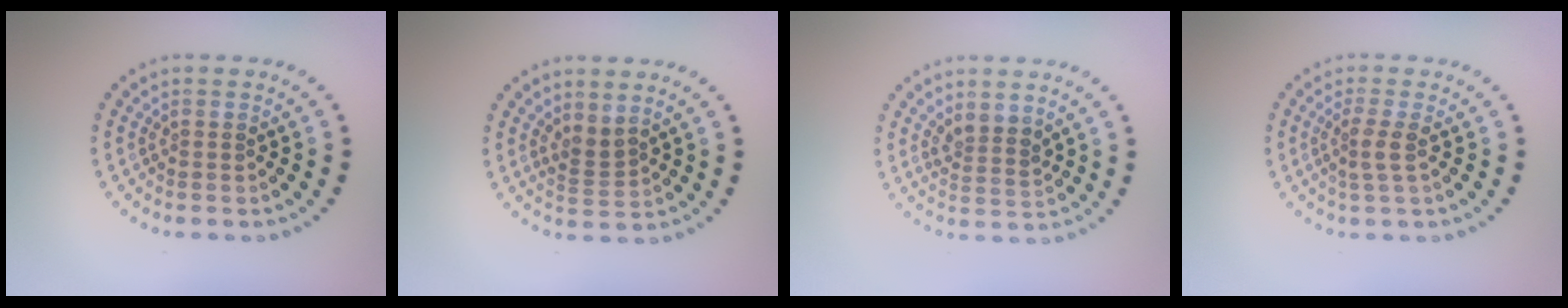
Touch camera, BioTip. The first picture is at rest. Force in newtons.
{"total": 1.8, "press": 1.3, "slide": 1.1}
{"total": 2.1, "press": 1.7, "slide": 1.3}
{"total": 1.8, "press": 1.4, "slide": 1.1}